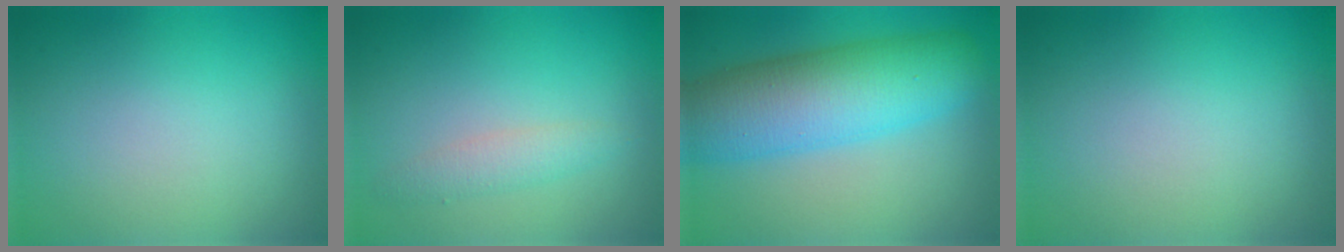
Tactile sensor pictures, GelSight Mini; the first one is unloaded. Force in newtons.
{"total": 1.9, "press": 1.9, "slide": 0.1}
{"total": 8.9, "press": 8.9, "slide": 0.2}
{"total": 0.0}